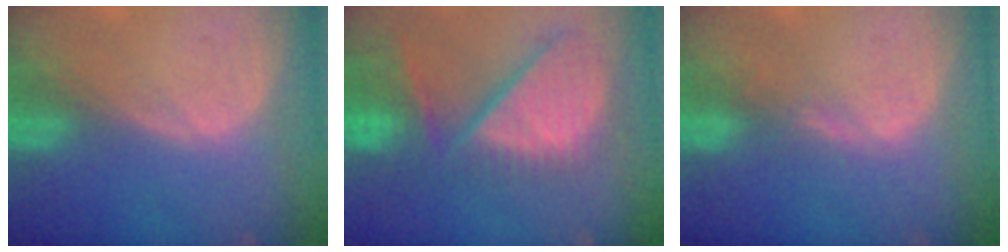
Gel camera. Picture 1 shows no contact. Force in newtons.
{"total": 12.4, "press": 10.6, "slide": 6.4}
{"total": 1.3, "press": 1.3, "slide": 0.2}